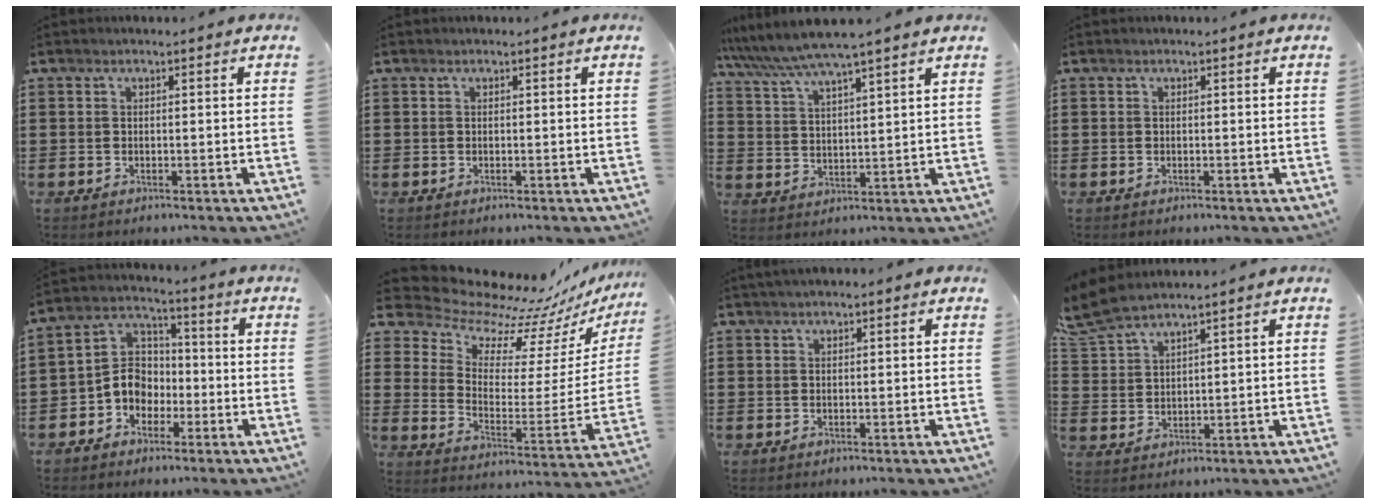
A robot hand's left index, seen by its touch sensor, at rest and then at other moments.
{"total": 0.0}
{"total": 5.7, "force": [5.0, 0.1, 2.8], "torque": [-0.071, -0.023, 0.085]}
{"total": 0.0}
{"total": 6.5, "force": [-2.4, 5.5, 2.4], "torque": [-0.079, 0.003, -0.054]}
{"total": 10.1, "force": [8.8, 4.0, 2.9], "torque": [-0.080, -0.078, 0.148]}
{"total": 0.7, "force": [0.3, 0.5, 0.4], "torque": [-0.009, 0.006, 0.005]}
{"total": 5.0, "force": [4.3, 1.0, 2.4], "torque": [-0.070, -0.013, 0.078]}